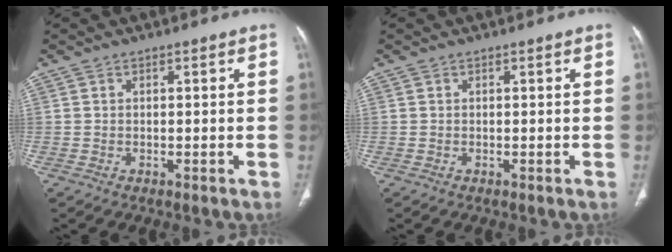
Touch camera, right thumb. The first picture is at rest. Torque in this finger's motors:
{"motor_torque": [0.01, 0.01, -0.03, -0.03, 0.00]}